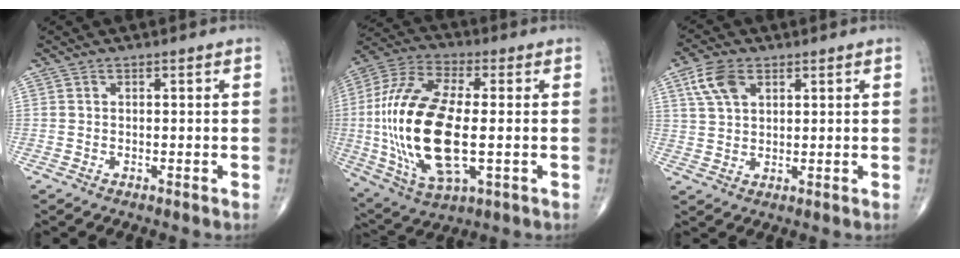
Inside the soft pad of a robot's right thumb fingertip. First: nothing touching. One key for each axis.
{"total": 23.7, "fx": -1.6, "fy": 10.2, "fz": 21.3, "tx": -0.461, "ty": -0.001, "tz": -0.023}
{"total": 6.8, "fx": 3.1, "fy": 4.1, "fz": 4.5, "tx": -0.082, "ty": -0.002, "tz": 0.063}